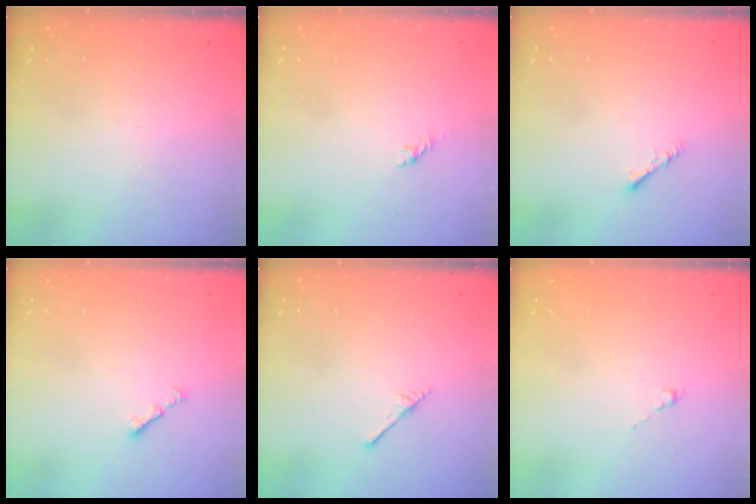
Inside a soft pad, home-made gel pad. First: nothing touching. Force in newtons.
{"total": 0.0}
{"total": 1.9, "press": 1.9, "slide": 0.4}
{"total": 1.3, "press": 1.2, "slide": 0.5}
{"total": 2.9, "press": 2.9, "slide": 0.2}
{"total": 0.0}